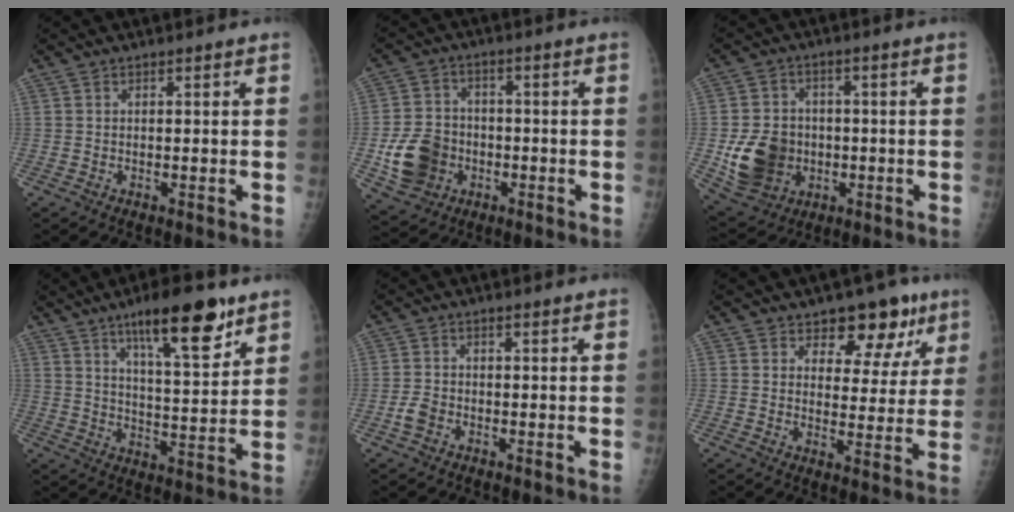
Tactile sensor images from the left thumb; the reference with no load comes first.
{"total": 10.9, "force": [-3.0, 9.1, 5.2], "torque": [-0.078, 0.014, -0.052]}
{"total": 12.3, "force": [-2.1, 10.3, 6.3], "torque": [-0.089, 0.002, -0.024]}
{"total": 14.6, "force": [9.0, 3.9, 10.8], "torque": [-0.140, -0.049, 0.144]}
{"total": 2.6, "force": [-1.4, 1.7, 1.3], "torque": [-0.027, 0.007, -0.027]}
{"total": 10.3, "force": [6.3, 6.2, 5.3], "torque": [-0.015, -0.025, 0.082]}